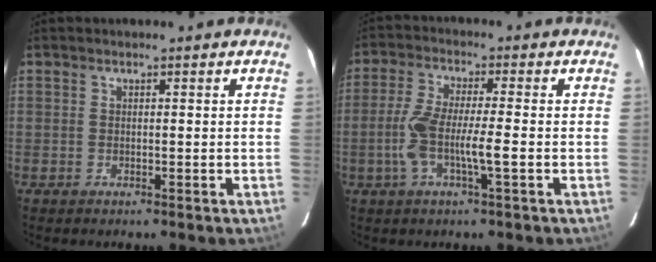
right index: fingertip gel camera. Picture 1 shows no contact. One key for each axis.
{"total": 7.4, "fx": -1.8, "fy": 0.5, "fz": 7.2, "tx": -0.147, "ty": 0.003, "tz": -0.037}